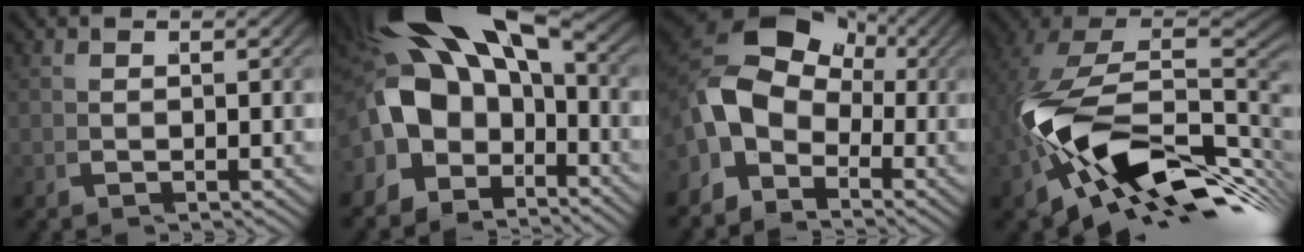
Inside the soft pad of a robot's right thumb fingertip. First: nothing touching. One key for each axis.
{"total": 11.5, "fx": -0.2, "fy": 7.4, "fz": 8.9, "tx": -0.184, "ty": -0.024, "tz": 0.006}
{"total": 10.3, "fx": 0.4, "fy": 7.6, "fz": 7.1, "tx": -0.143, "ty": -0.012, "tz": 0.006}
{"total": 20.2, "fx": -3.7, "fy": 13.0, "fz": 15.0, "tx": -0.255, "ty": -0.052, "tz": -0.038}